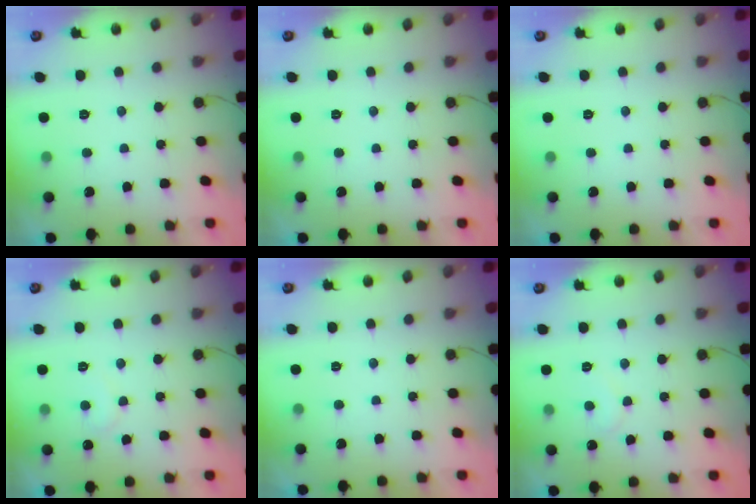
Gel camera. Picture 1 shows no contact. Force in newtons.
{"total": 0.0}
{"total": 0.0}
{"total": 5.9, "press": 5.9, "slide": 0.3}
{"total": 2.0, "press": 2.0, "slide": 0.1}
{"total": 5.1, "press": 5.0, "slide": 0.4}